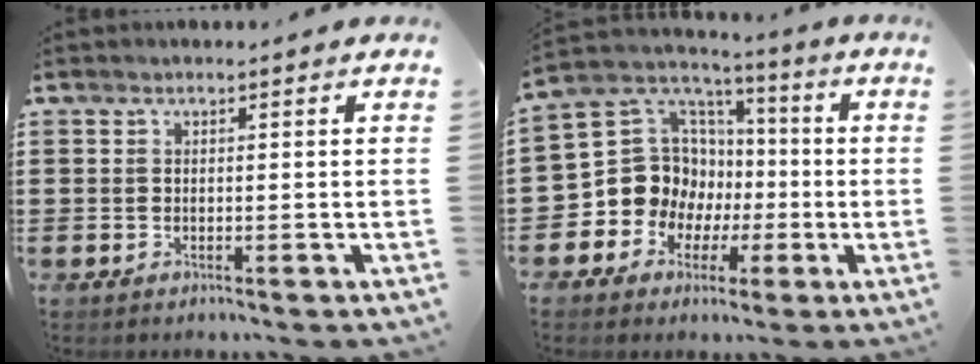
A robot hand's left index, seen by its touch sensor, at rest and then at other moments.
{"total": 12.5, "force": [-0.9, 11.6, 4.5], "torque": [-0.136, -0.013, -0.007]}